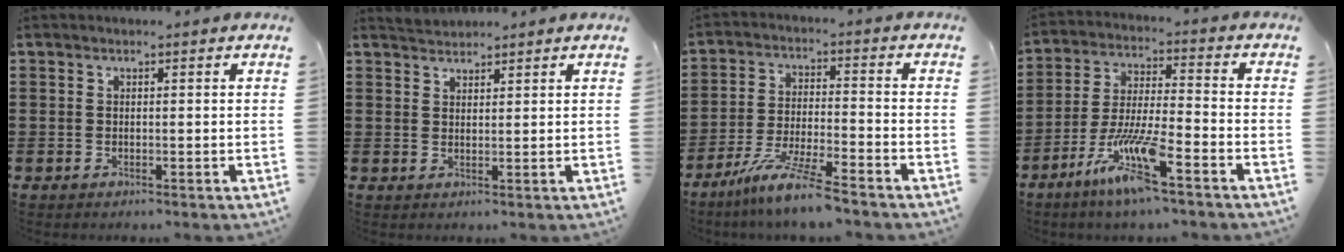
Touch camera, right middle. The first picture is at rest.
{"total": 1.3, "force": [1.3, 0.1, -0.3], "torque": [0.001, 0.004, 0.026]}
{"total": 8.6, "force": [-7.2, -0.4, 4.7], "torque": [-0.103, -0.014, -0.142]}
{"total": 10.1, "force": [-6.2, 1.3, 7.8], "torque": [-0.166, -0.009, -0.120]}